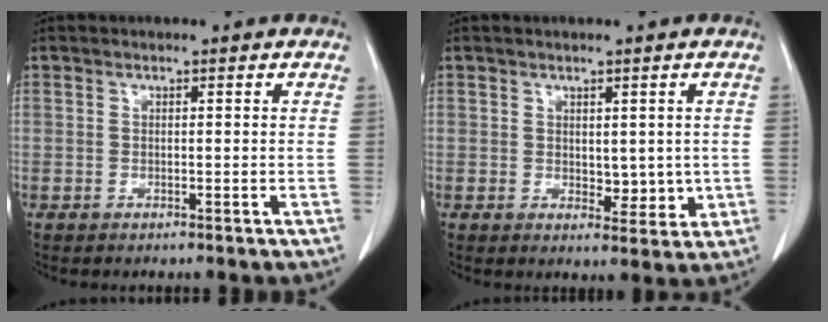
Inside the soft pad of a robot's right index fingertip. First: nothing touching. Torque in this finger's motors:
{"motor_torque": [0.00, 0.14, 0.02, 0.00]}